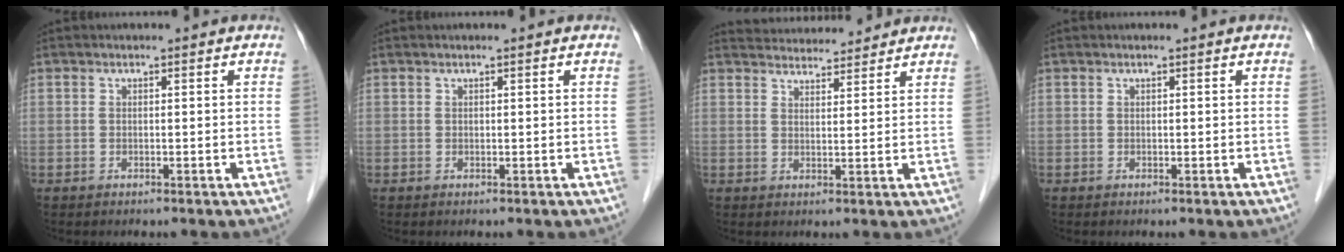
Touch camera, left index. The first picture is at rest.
{"total": 0.0}
{"total": 8.0, "force": [7.8, 1.1, 1.2], "torque": [-0.018, 0.019, 0.108]}
{"total": 0.0}